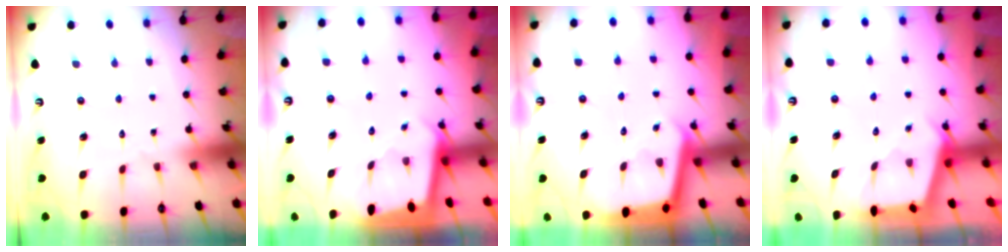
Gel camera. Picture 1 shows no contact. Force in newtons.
{"total": 1.8, "press": 1.8, "slide": 0.1}
{"total": 3.3, "press": 3.3, "slide": 0.2}
{"total": 2.5, "press": 2.5, "slide": 0.3}